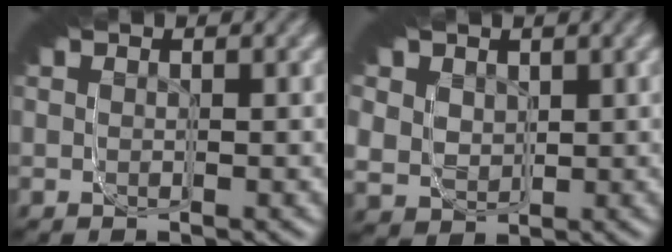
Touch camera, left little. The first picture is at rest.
{"total": 7.3, "force": [1.5, 6.7, 2.6], "torque": [-0.070, -0.006, 0.015]}